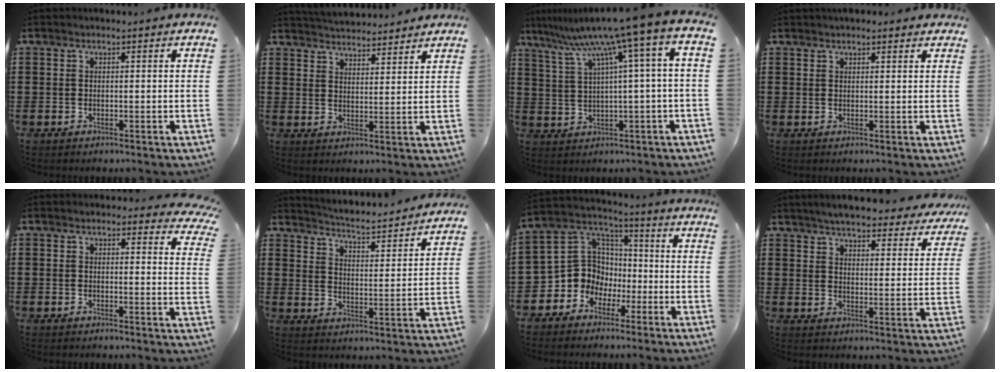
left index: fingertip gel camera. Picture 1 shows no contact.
{"total": 4.1, "force": [4.1, 0.3, 0.3], "torque": [-0.019, -0.018, 0.073]}
{"total": 8.0, "force": [4.3, -0.8, 6.7], "torque": [-0.143, -0.039, 0.063]}
{"total": 1.8, "force": [1.7, 0.4, 0.5], "torque": [-0.011, 0.004, 0.033]}
{"total": 2.4, "force": [2.2, 0.5, 0.7], "torque": [-0.007, -0.010, 0.038]}
{"total": 3.7, "force": [3.6, -0.5, 0.6], "torque": [-0.032, -0.039, 0.053]}
{"total": 9.4, "force": [-2.7, 8.7, 2.5], "torque": [-0.099, 0.000, -0.052]}
{"total": 5.5, "force": [5.3, 0.1, 1.3], "torque": [-0.048, -0.030, 0.092]}